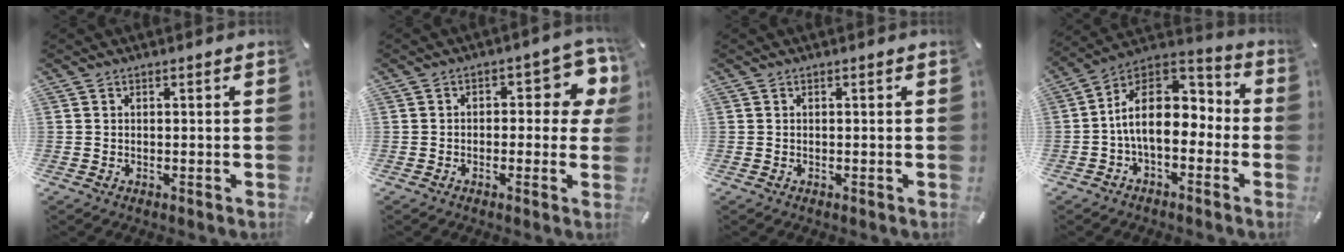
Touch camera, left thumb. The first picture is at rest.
{"total": 8.7, "force": [1.5, 4.6, 7.2], "torque": [-0.094, -0.008, 0.023]}
{"total": 0.0}
{"total": 15.2, "force": [-0.9, 10.1, 11.3], "torque": [-0.203, 0.007, -0.018]}